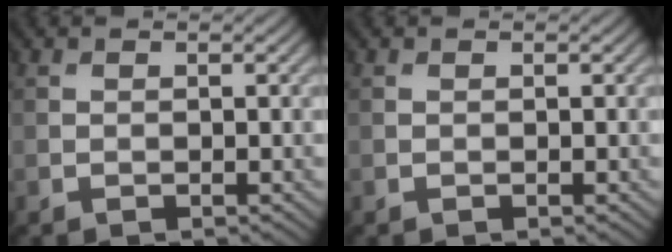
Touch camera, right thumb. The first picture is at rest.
{"total": 0.0}